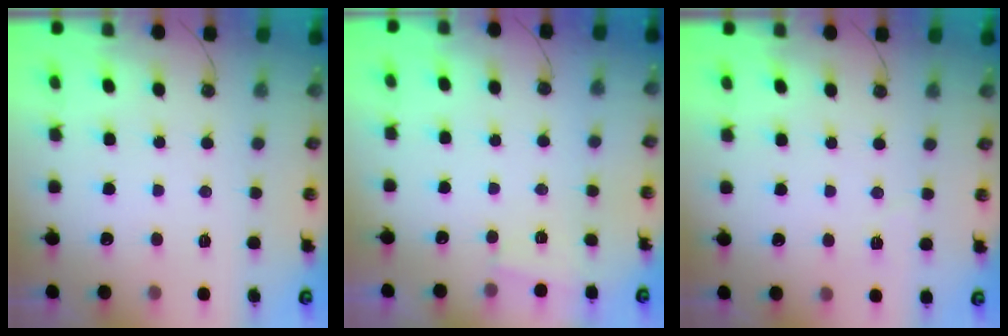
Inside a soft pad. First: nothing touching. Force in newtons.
{"total": 1.1, "press": 1.1, "slide": 0.1}
{"total": 3.8, "press": 2.9, "slide": 2.4}